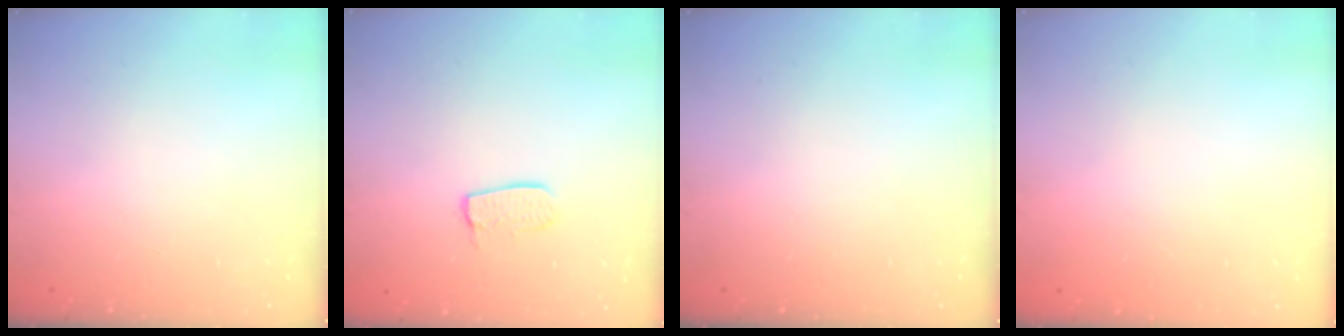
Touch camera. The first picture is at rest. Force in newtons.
{"total": 7.0, "press": 7.0, "slide": 0.5}
{"total": 0.0}
{"total": 0.0}